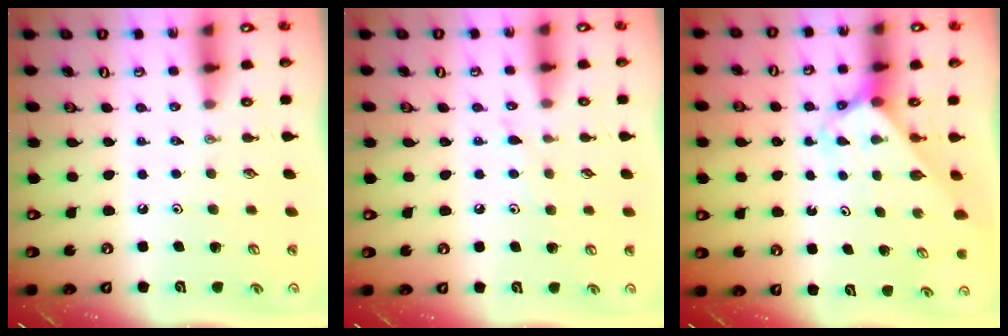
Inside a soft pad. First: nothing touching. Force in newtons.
{"total": 5.6, "press": 5.6, "slide": 0.6}
{"total": 2.7, "press": 2.7, "slide": 0.1}